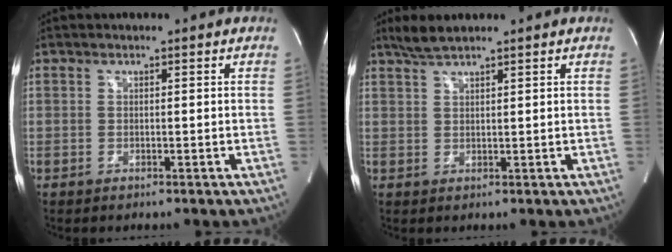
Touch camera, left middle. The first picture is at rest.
{"total": 3.2, "force": [2.8, 0.1, 1.5], "torque": [-0.040, 0.008, 0.059]}